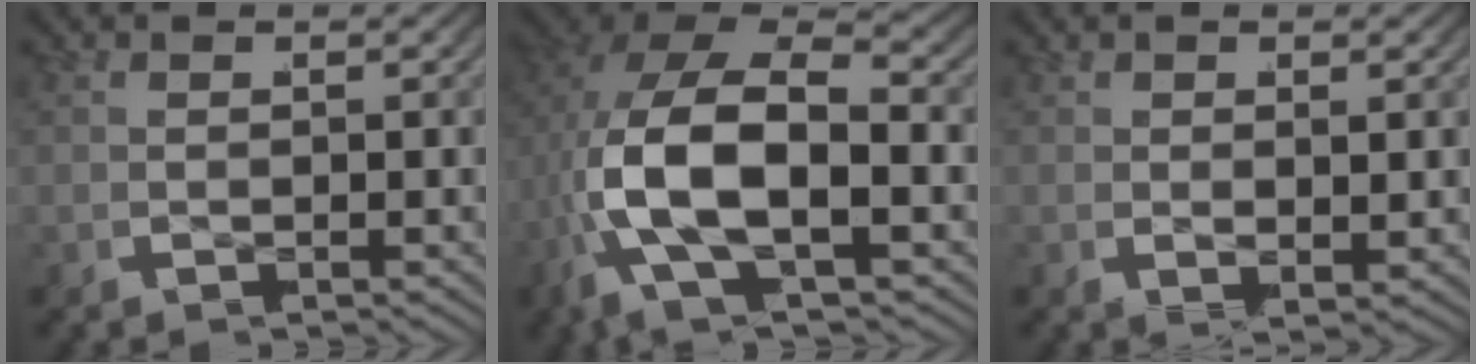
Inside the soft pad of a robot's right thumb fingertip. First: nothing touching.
{"total": 13.5, "force": [0.4, 7.8, 11.0], "torque": [-0.249, -0.028, 0.011]}
{"total": 0.7, "force": [0.6, -0.2, 0.4], "torque": [-0.004, -0.002, 0.014]}